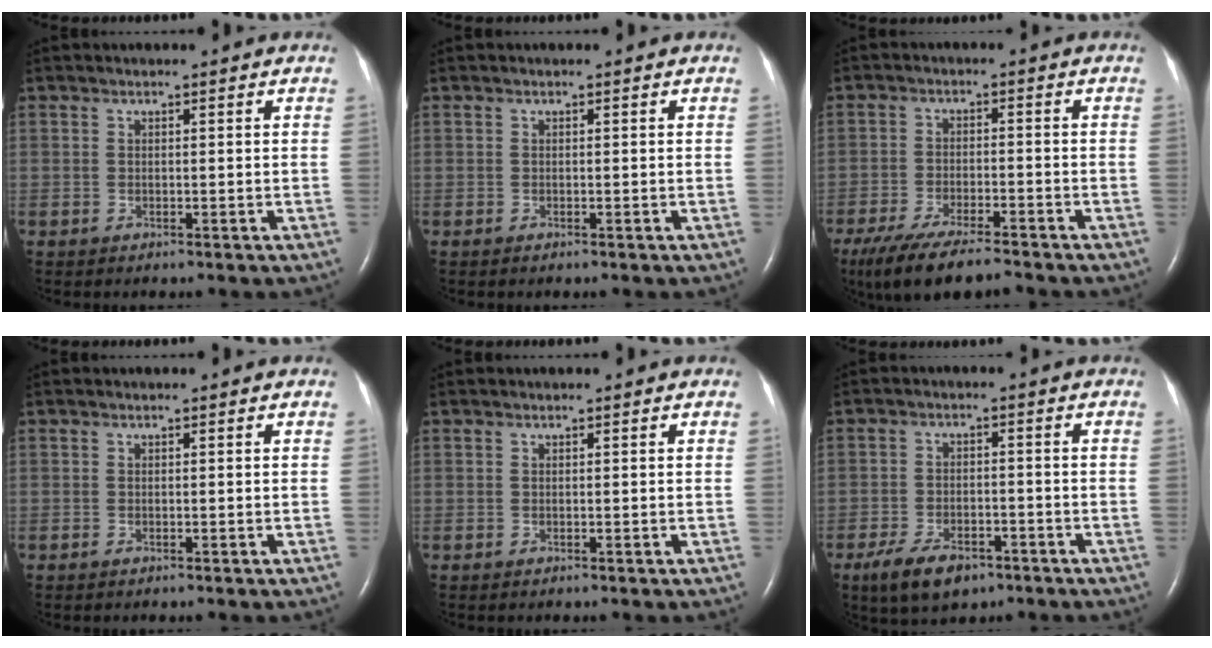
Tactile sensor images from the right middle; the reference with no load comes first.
{"total": 0.0}
{"total": 11.4, "force": [-9.5, 1.8, 6.0], "torque": [-0.107, -0.027, -0.158]}
{"total": 0.0}
{"total": 0.0}
{"total": 7.4, "force": [-4.9, 3.4, 4.4], "torque": [-0.089, -0.006, -0.080]}